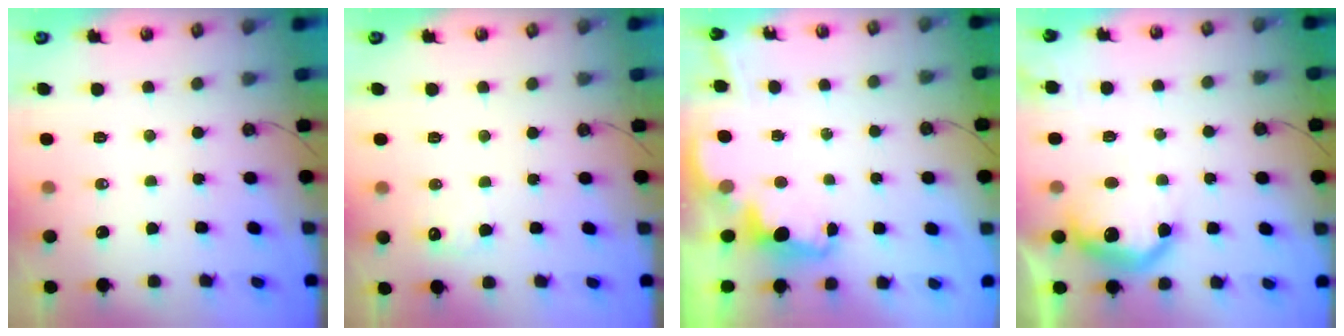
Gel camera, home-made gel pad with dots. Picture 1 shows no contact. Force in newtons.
{"total": 5.7, "press": 5.6, "slide": 1.1}
{"total": 3.6, "press": 3.5, "slide": 0.7}
{"total": 13.8, "press": 13.7, "slide": 0.8}